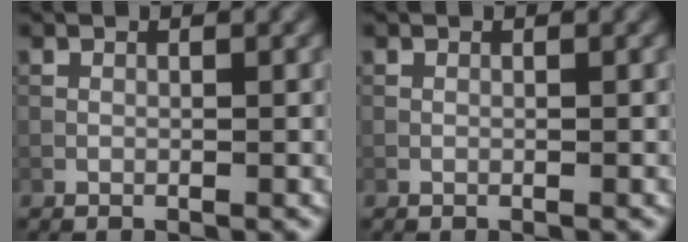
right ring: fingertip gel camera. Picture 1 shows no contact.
{"total": 0.0}